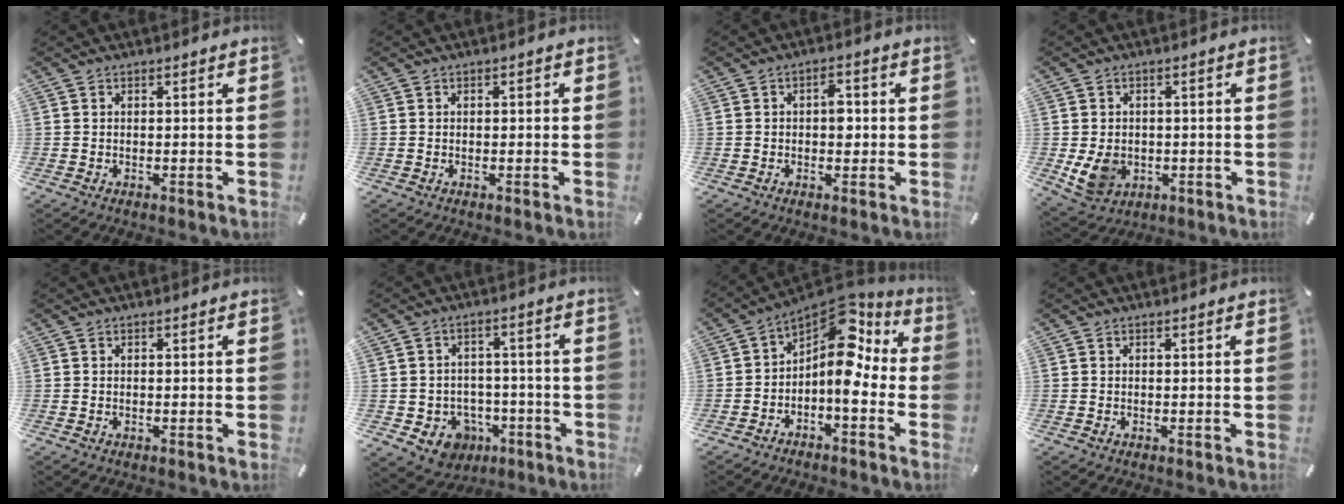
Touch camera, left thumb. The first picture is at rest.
{"total": 0.8, "force": [-0.2, 0.6, 0.4], "torque": [-0.008, 0.003, -0.005]}
{"total": 3.8, "force": [0.0, 2.4, 3.0], "torque": [-0.026, -0.002, -0.009]}
{"total": 7.5, "force": [-0.9, 6.4, 3.8], "torque": [-0.086, 0.005, -0.016]}
{"total": 0.0}
{"total": 7.6, "force": [-3.0, 6.7, 2.2], "torque": [-0.028, 0.023, -0.048]}
{"total": 11.7, "force": [2.8, 6.4, 9.3], "torque": [-0.138, -0.041, 0.042]}
{"total": 0.0}